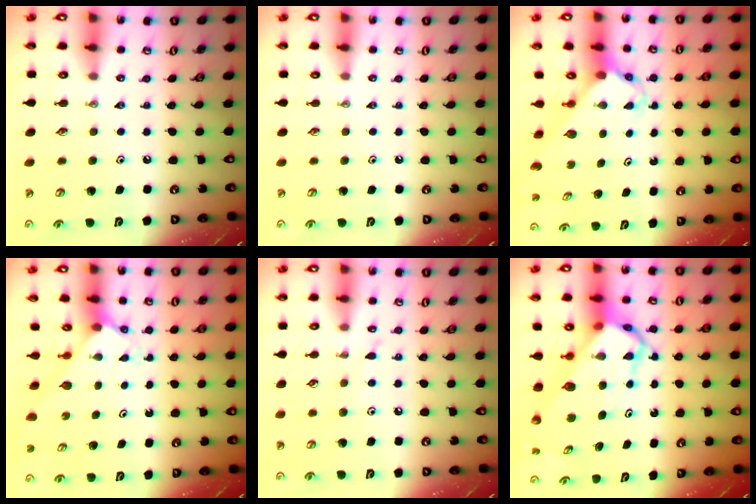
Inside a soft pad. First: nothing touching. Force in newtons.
{"total": 0.0}
{"total": 2.7, "press": 2.7, "slide": 0.2}
{"total": 2.3, "press": 2.3, "slide": 0.2}
{"total": 4.8, "press": 4.7, "slide": 0.3}
{"total": 9.7, "press": 9.7, "slide": 0.9}